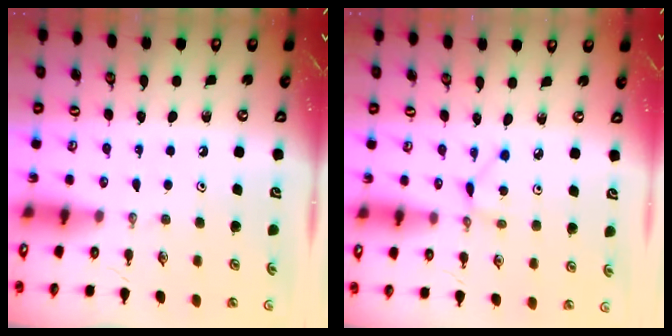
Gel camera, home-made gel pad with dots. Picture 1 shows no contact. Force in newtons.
{"total": 1.9, "press": 1.9, "slide": 0.2}